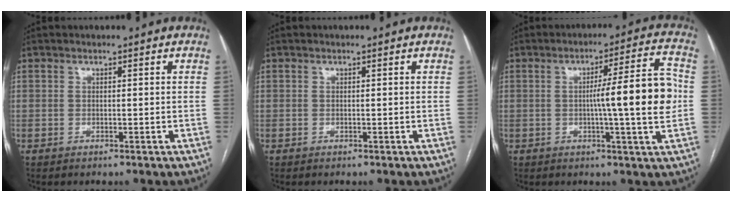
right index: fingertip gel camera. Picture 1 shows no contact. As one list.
[{"total": 0.0}, {"total": 11.3, "force": [-0.4, -0.4, 11.3], "torque": [-0.163, 0.009, -0.010]}]